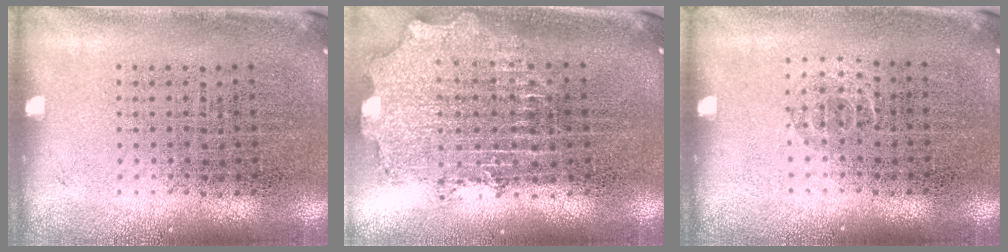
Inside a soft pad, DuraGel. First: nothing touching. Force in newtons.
{"total": 2.1, "press": 1.6, "slide": 1.4}
{"total": 0.6, "press": 0.4, "slide": 0.4}